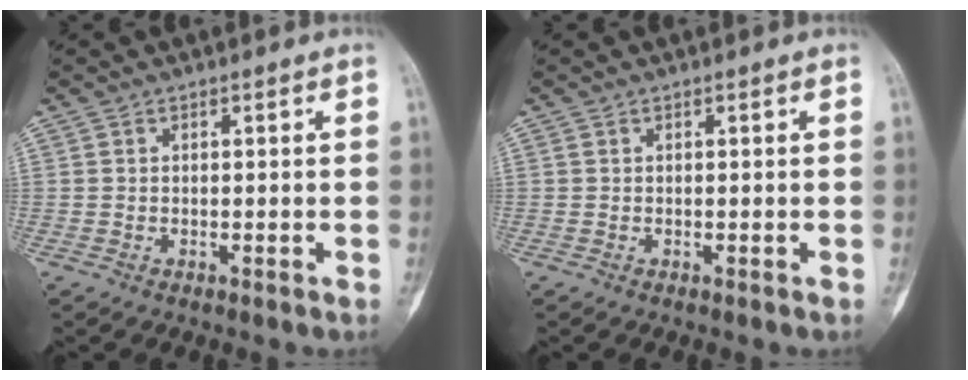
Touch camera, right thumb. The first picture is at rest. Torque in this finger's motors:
{"motor_torque": [0.23, -0.01, 0.03, -0.12, 0.09]}